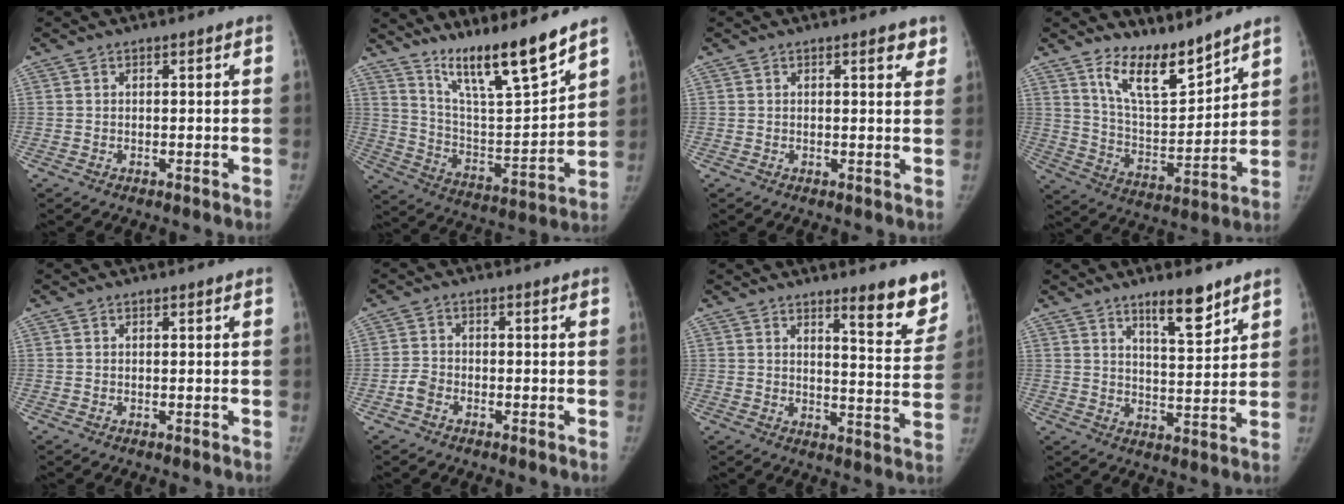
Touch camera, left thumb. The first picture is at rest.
{"total": 16.3, "force": [12.8, 1.5, 10.0], "torque": [-0.143, -0.084, 0.233]}
{"total": 2.8, "force": [1.8, 0.9, 2.0], "torque": [-0.013, -0.009, 0.020]}
{"total": 11.4, "force": [9.3, 3.4, 5.8], "torque": [-0.074, -0.077, 0.179]}
{"total": 0.0}
{"total": 2.5, "force": [-1.4, 1.6, 1.2], "torque": [-0.021, 0.009, -0.030]}
{"total": 10.1, "force": [7.4, 1.9, 6.5], "torque": [-0.050, -0.057, 0.099]}
{"total": 8.2, "force": [5.9, 1.9, 5.3], "torque": [-0.068, -0.046, 0.097]}